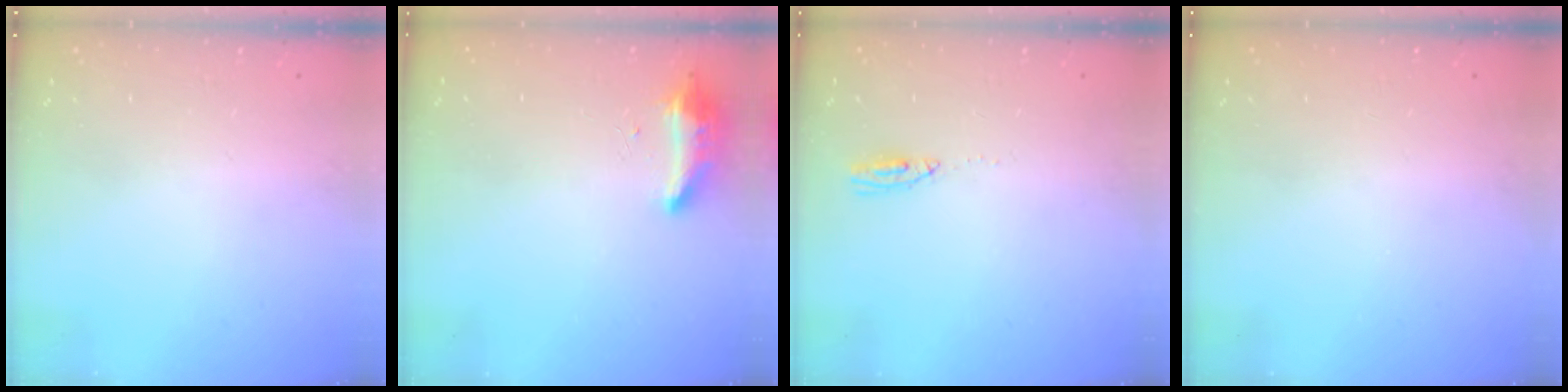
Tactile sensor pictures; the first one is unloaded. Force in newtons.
{"total": 8.3, "press": 8.2, "slide": 0.7}
{"total": 3.8, "press": 3.4, "slide": 1.6}
{"total": 2.7, "press": 2.0, "slide": 1.8}